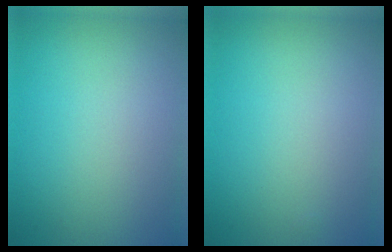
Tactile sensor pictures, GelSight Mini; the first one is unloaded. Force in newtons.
{"total": 0.0}